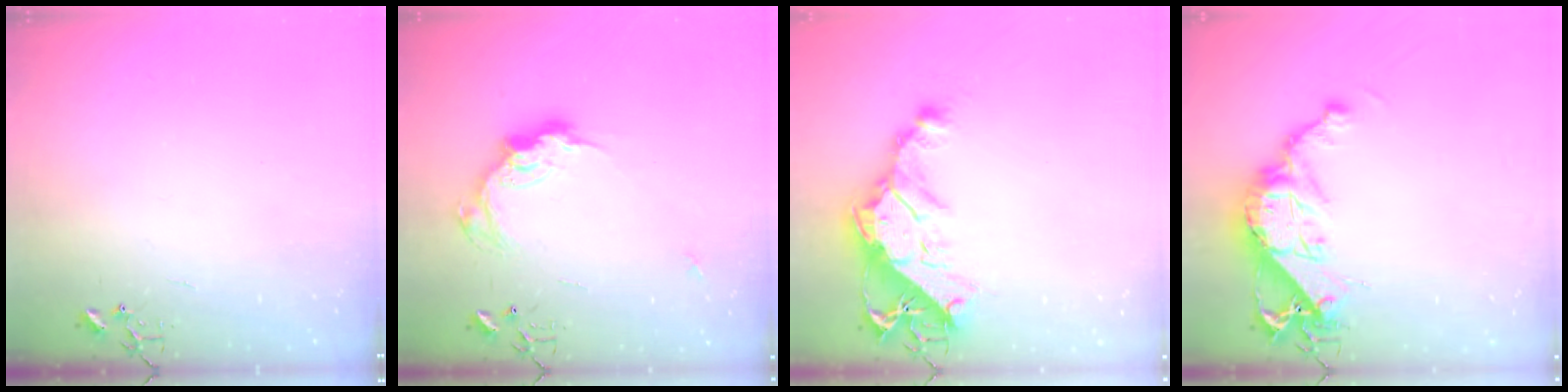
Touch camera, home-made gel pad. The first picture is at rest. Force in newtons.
{"total": 14.4, "press": 14.3, "slide": 1.1}
{"total": 15.6, "press": 15.4, "slide": 2.1}
{"total": 14.9, "press": 14.8, "slide": 1.0}